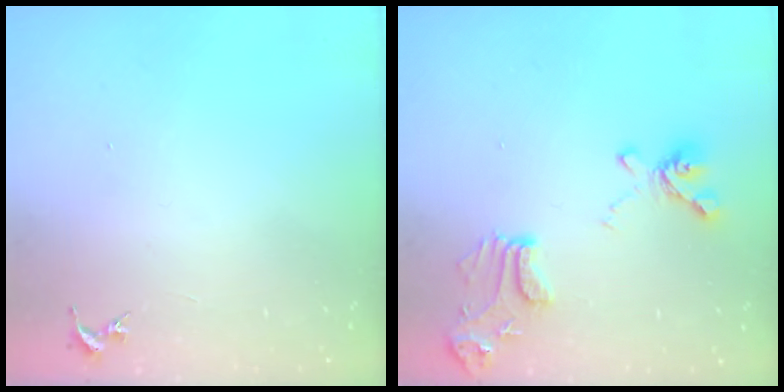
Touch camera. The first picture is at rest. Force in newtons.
{"total": 14.3, "press": 14.2, "slide": 1.7}